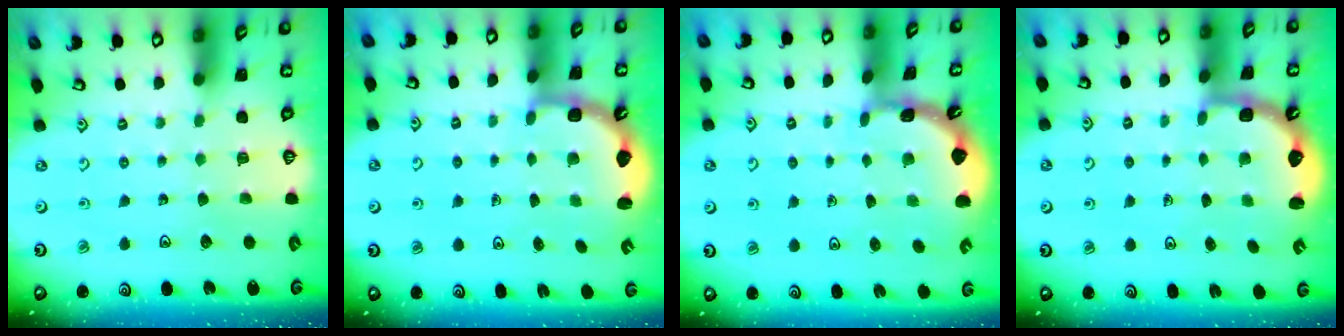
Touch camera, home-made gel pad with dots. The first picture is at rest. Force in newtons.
{"total": 3.2, "press": 2.5, "slide": 2.0}
{"total": 1.8, "press": 1.8, "slide": 0.1}
{"total": 2.6, "press": 2.2, "slide": 1.4}